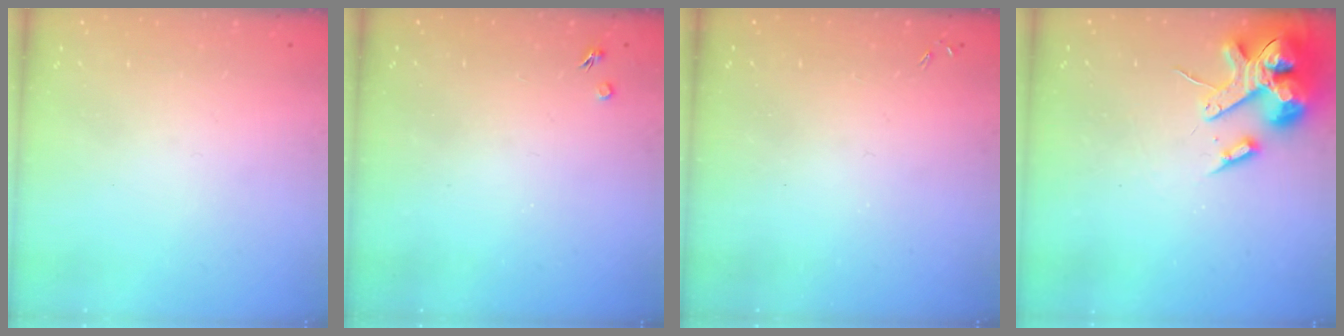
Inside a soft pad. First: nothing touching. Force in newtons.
{"total": 1.7, "press": 1.7, "slide": 0.3}
{"total": 0.0}
{"total": 15.2, "press": 15.0, "slide": 2.4}